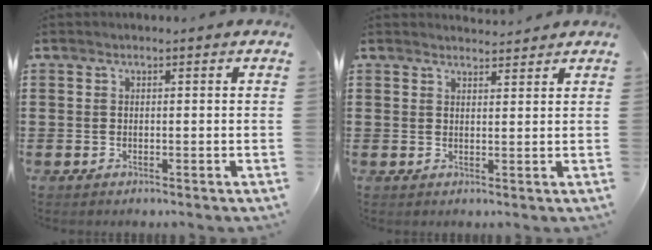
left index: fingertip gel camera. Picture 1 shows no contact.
{"total": 1.9, "force": [1.9, 0.1, 0.0], "torque": [-0.005, -0.002, 0.036]}